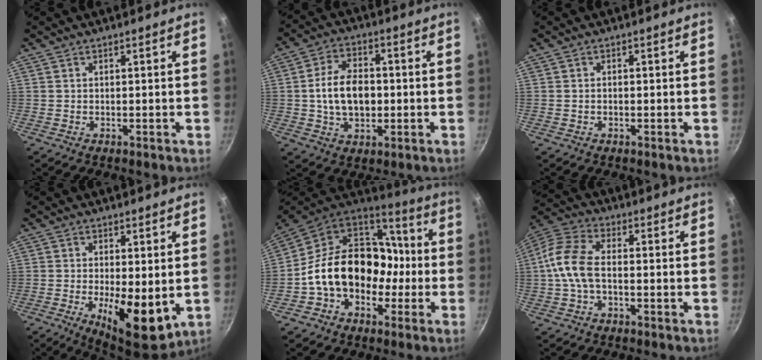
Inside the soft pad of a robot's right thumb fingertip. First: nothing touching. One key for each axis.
{"total": 11.1, "fx": -0.3, "fy": 7.2, "fz": 8.5, "tx": -0.133, "ty": 0.015, "tz": -0.009}
{"total": 0.6, "fx": -0.2, "fy": 0.4, "fz": 0.4, "tx": -0.008, "ty": 0.004, "tz": -0.004}
{"total": 10.9, "fx": -1.8, "fy": 4.1, "fz": 10.0, "tx": -0.142, "ty": -0.010, "tz": -0.015}
{"total": 21.2, "fx": -3.2, "fy": 16.2, "fz": 13.2, "tx": -0.176, "ty": 0.068, "tz": -0.053}
{"total": 9.3, "fx": -1.1, "fy": 5.0, "fz": 7.8, "tx": -0.165, "ty": 0.031, "tz": -0.040}